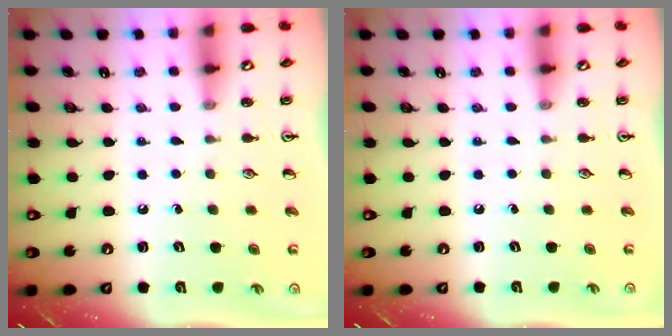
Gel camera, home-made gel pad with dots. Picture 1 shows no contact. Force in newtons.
{"total": 0.0}